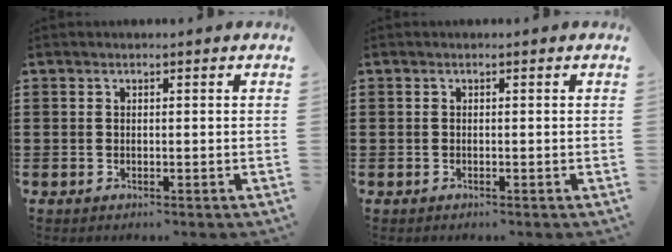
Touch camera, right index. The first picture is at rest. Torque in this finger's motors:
{"motor_torque": [0.63, 0.73, 0.00, -0.01]}